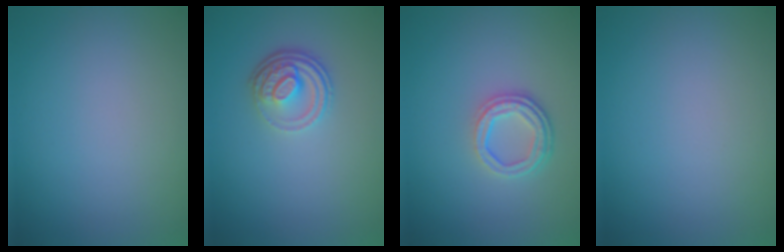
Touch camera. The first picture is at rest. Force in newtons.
{"total": 3.7, "press": 2.6, "slide": 2.6}
{"total": 3.3, "press": 2.6, "slide": 2.1}
{"total": 0.0}